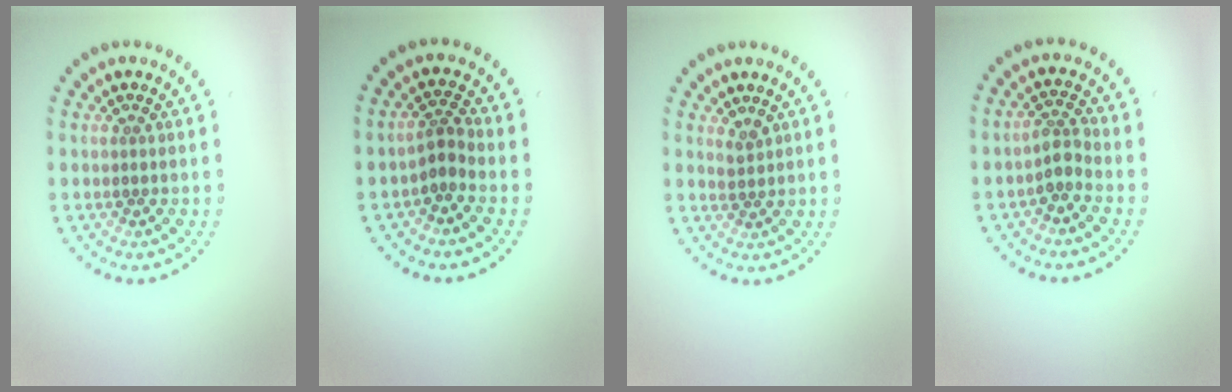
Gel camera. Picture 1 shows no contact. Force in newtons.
{"total": 2.0, "press": 1.3, "slide": 1.4}
{"total": 1.2, "press": 0.9, "slide": 0.7}
{"total": 1.9, "press": 1.4, "slide": 1.3}